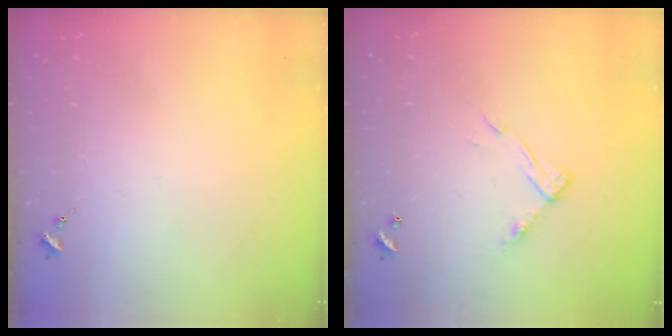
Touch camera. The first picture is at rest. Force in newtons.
{"total": 9.4, "press": 9.4, "slide": 0.5}